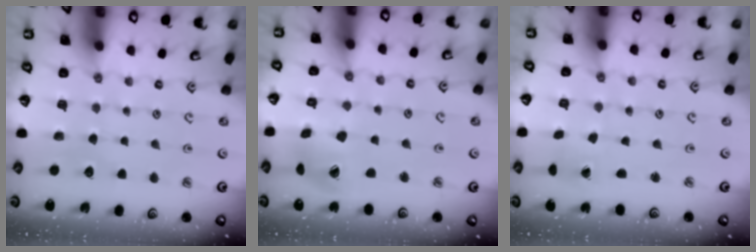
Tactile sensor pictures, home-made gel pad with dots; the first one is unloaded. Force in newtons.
{"total": 9.3, "press": 9.2, "slide": 1.2}
{"total": 0.0}